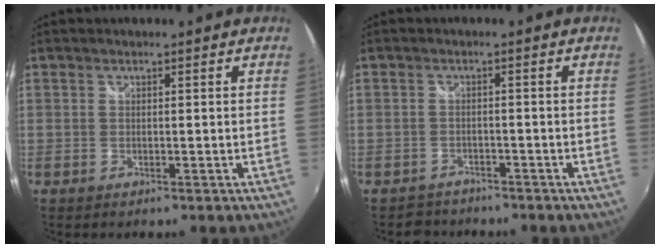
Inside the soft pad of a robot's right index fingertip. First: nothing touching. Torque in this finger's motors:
{"motor_torque": [0.08, 0.01, 0.07, 0.00]}